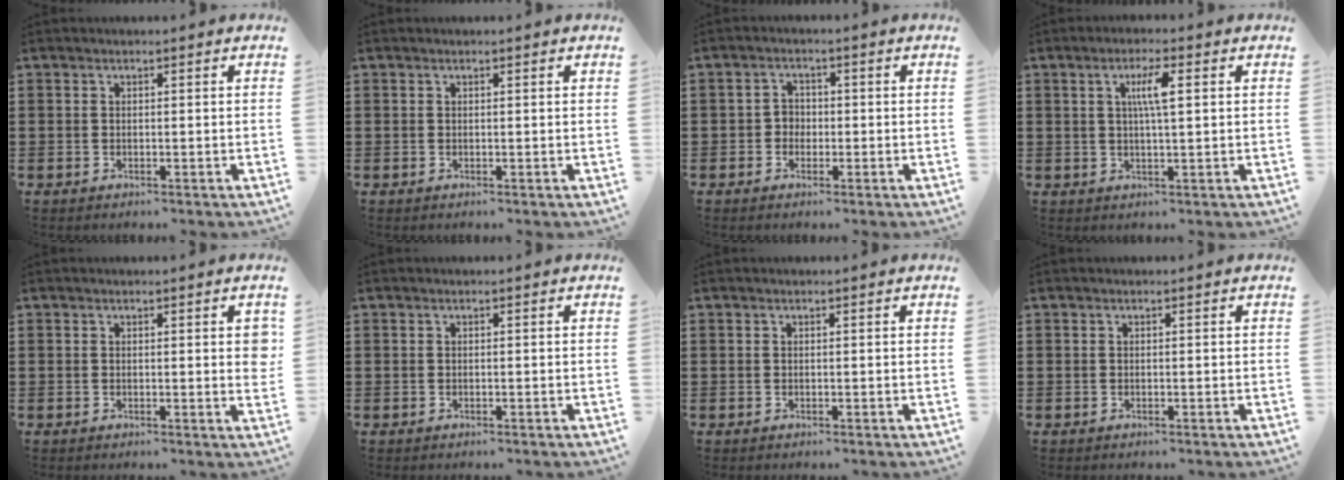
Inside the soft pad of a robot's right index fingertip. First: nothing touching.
{"total": 0.0}
{"total": 2.2, "force": [-0.8, 1.9, 0.8], "torque": [-0.022, 0.006, -0.018]}
{"total": 4.3, "force": [1.1, 0.6, 4.2], "torque": [-0.083, 0.007, 0.013]}
{"total": 1.8, "force": [0.6, 0.4, 1.6], "torque": [-0.025, 0.000, 0.008]}
{"total": 0.0}
{"total": 0.0}
{"total": 0.0}